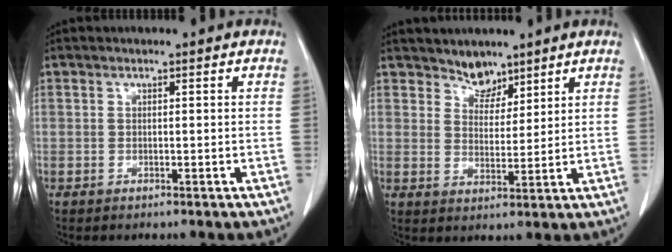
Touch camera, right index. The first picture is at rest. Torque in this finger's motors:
{"motor_torque": [-0.33, 0.43, -0.09, -0.01]}